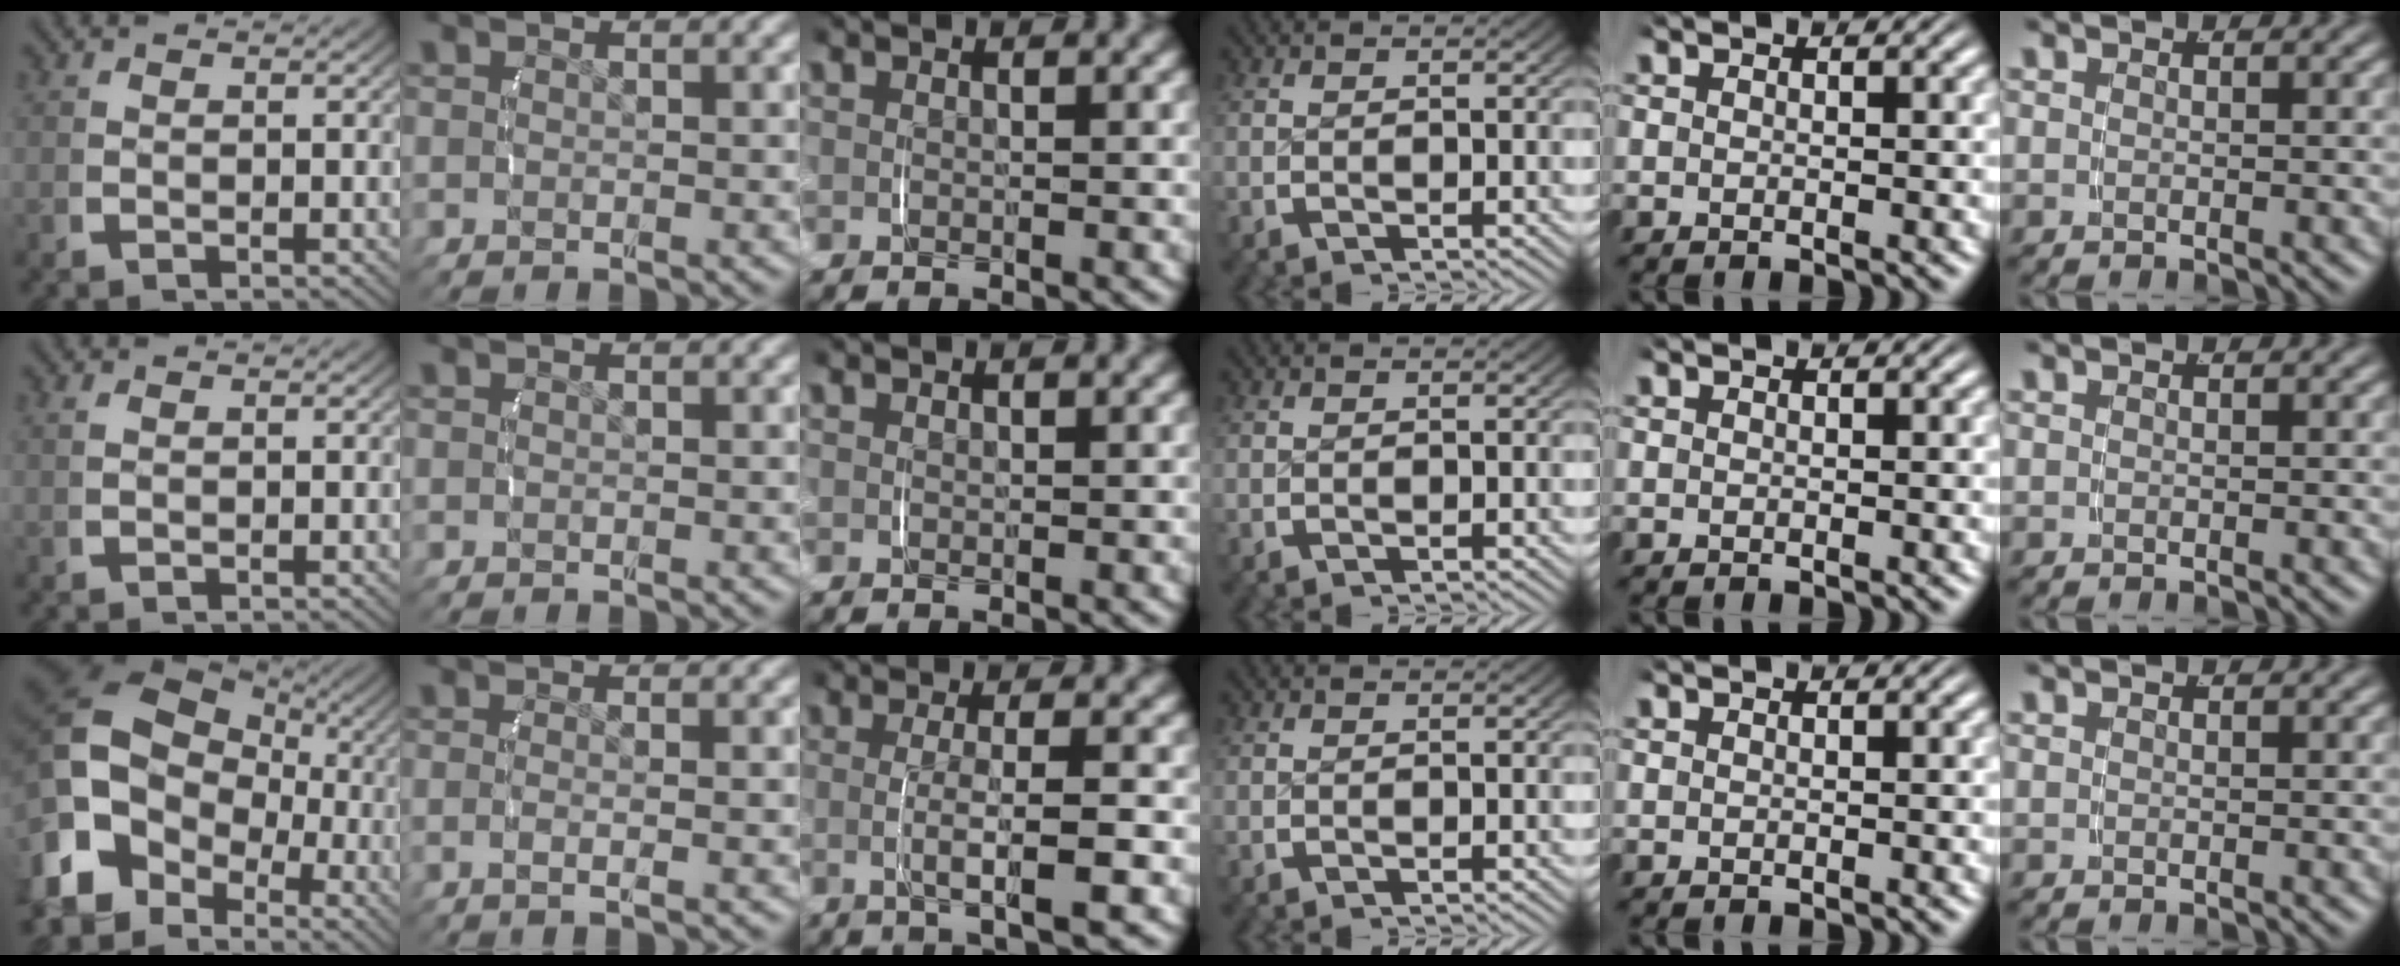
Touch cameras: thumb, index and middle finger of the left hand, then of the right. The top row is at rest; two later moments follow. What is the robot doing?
{"motion": "lift_and_place", "object": "napkin"}